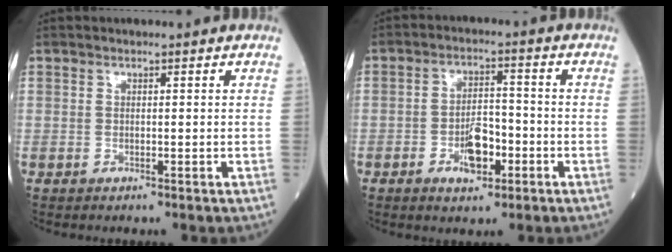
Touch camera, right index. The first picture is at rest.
{"total": 6.0, "force": [-2.5, 2.5, 4.9], "torque": [-0.088, 0.003, -0.039]}